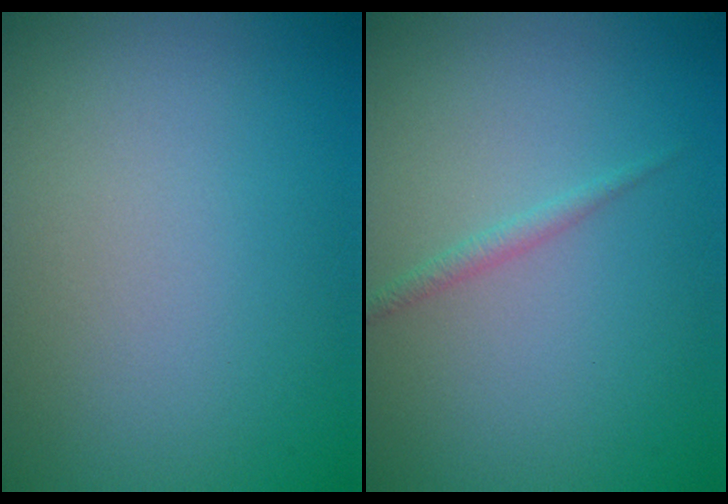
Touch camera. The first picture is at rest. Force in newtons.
{"total": 0.9, "press": 0.9, "slide": 0.0}